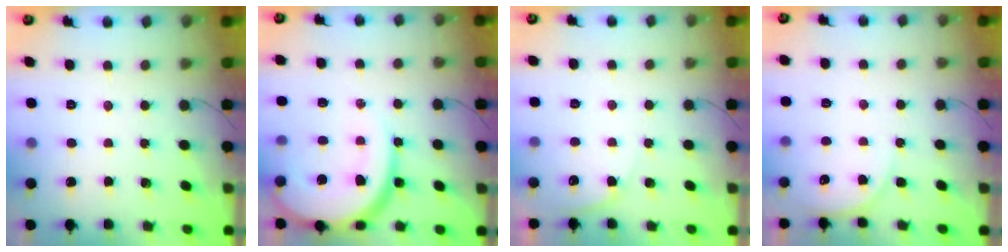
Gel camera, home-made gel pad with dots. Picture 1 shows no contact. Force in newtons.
{"total": 13.6, "press": 13.5, "slide": 1.6}
{"total": 3.4, "press": 3.3, "slide": 0.5}
{"total": 5.1, "press": 5.1, "slide": 0.4}